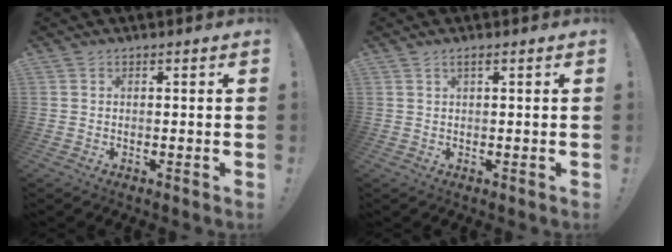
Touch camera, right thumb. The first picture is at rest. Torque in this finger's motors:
{"motor_torque": [-0.28, 0.32, -0.25, 0.21, 0.09]}